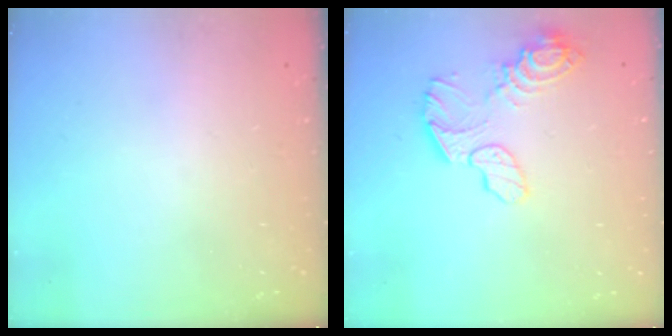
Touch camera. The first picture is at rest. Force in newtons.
{"total": 13.0, "press": 13.0, "slide": 1.1}